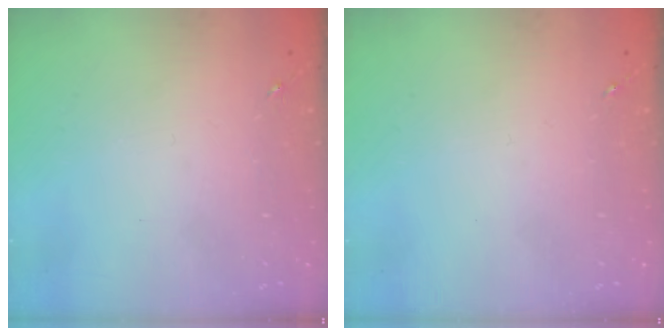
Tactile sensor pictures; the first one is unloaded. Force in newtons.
{"total": 0.0}